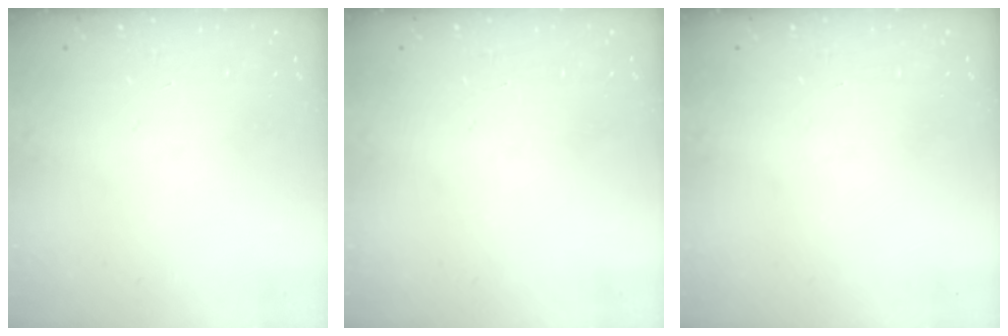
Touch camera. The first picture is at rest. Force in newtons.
{"total": 0.0}
{"total": 0.0}